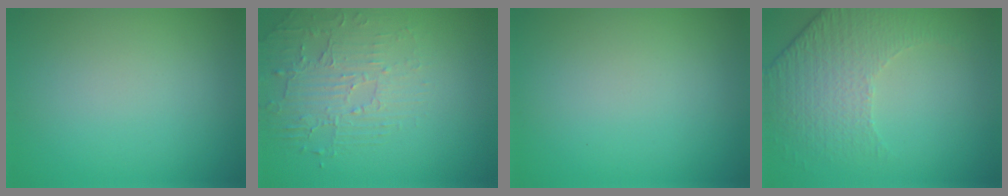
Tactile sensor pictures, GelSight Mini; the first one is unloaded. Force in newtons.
{"total": 2.2, "press": 1.7, "slide": 1.5}
{"total": 0.0}
{"total": 4.7, "press": 3.4, "slide": 3.2}